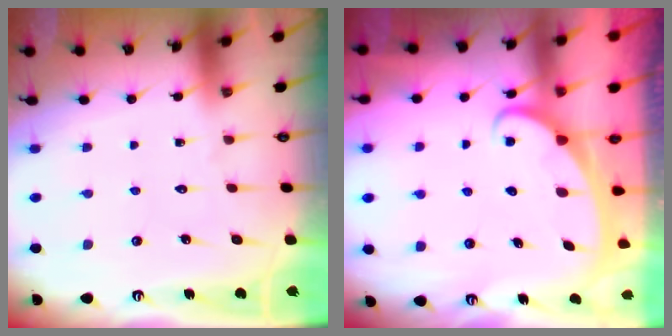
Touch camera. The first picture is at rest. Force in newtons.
{"total": 2.6, "press": 2.6, "slide": 0.3}